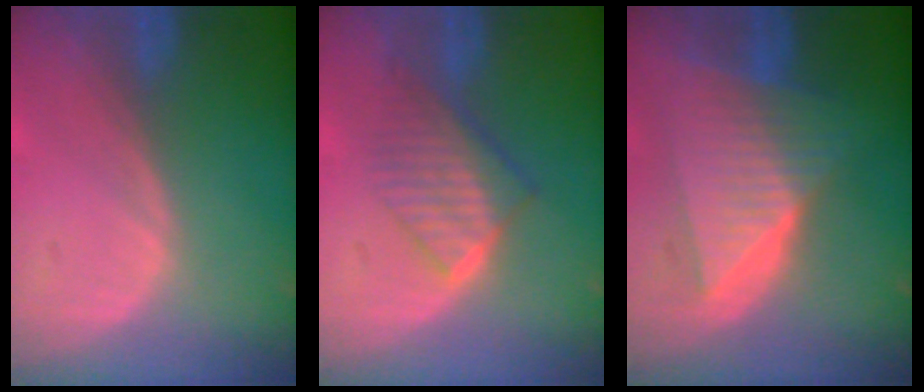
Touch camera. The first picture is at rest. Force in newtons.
{"total": 6.7, "press": 6.1, "slide": 2.9}
{"total": 9.6, "press": 9.5, "slide": 0.6}